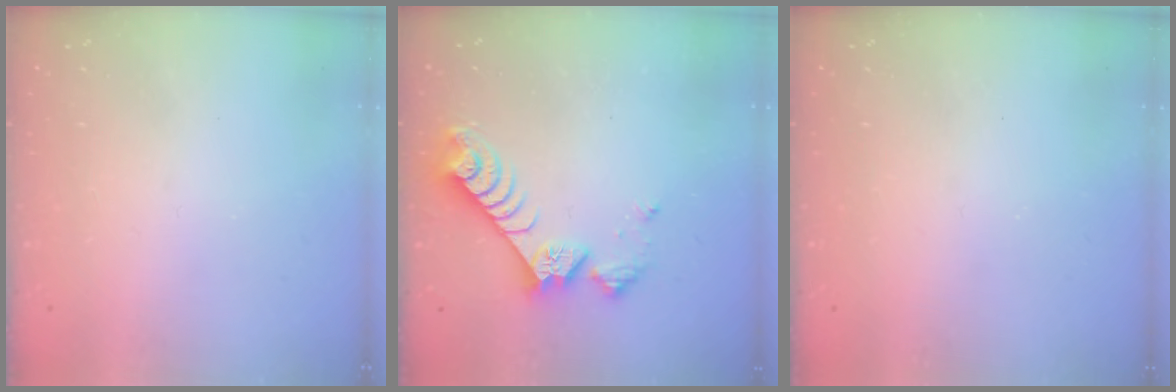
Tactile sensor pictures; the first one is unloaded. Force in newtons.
{"total": 11.0, "press": 10.9, "slide": 0.8}
{"total": 0.0}